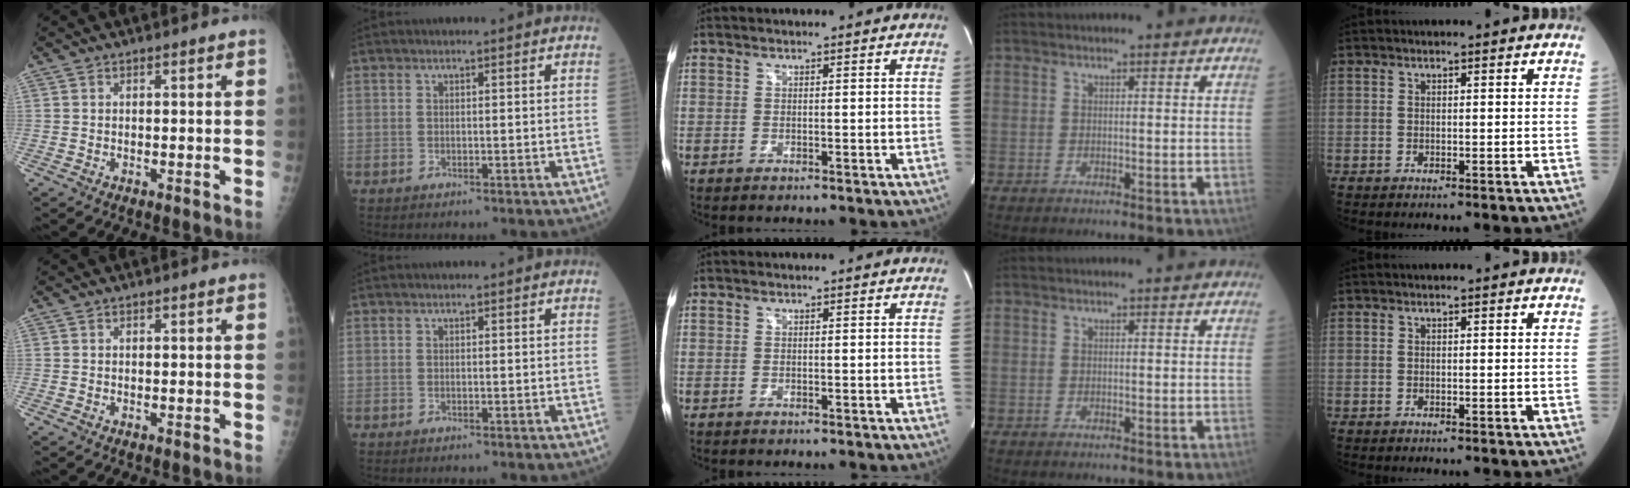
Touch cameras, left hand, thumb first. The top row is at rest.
{}